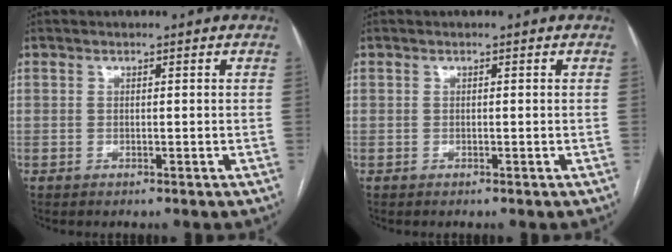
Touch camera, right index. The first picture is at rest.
{"total": 0.0}